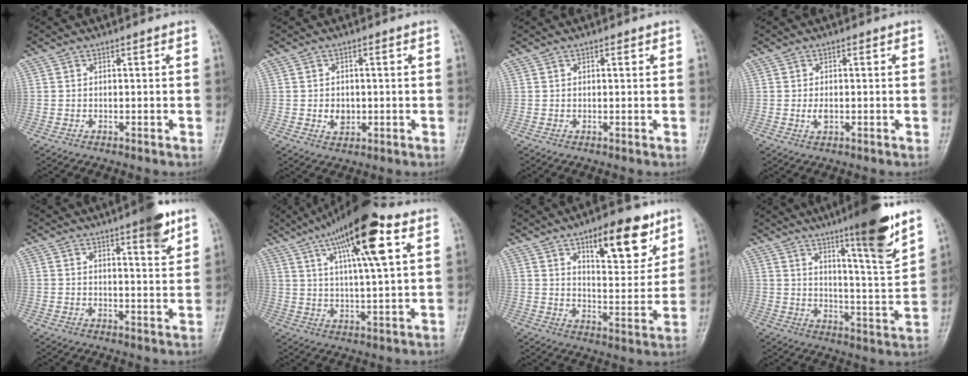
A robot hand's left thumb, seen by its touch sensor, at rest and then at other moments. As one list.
[{"total": 3.2, "force": [-0.4, 2.5, 1.9], "torque": [-0.022, 0.001, -0.001]}, {"total": 0.6, "force": [0.3, 0.3, 0.4], "torque": [-0.007, -0.001, 0.004]}, {"total": 2.0, "force": [-0.3, 1.1, 1.6], "torque": [-0.030, -0.002, -0.004]}, {"total": 7.0, "force": [4.3, 1.5, 5.3], "torque": [-0.064, -0.023, 0.057]}, {"total": 17.5, "force": [8.0, 4.0, 15.0], "torque": [-0.239, -0.009, 0.132]}, {"total": 14.8, "force": [8.4, 5.8, 10.7], "torque": [-0.116, -0.046, 0.127]}, {"total": 14.9, "force": [9.7, 1.3, 11.2], "torque": [-0.156, -0.065, 0.151]}]